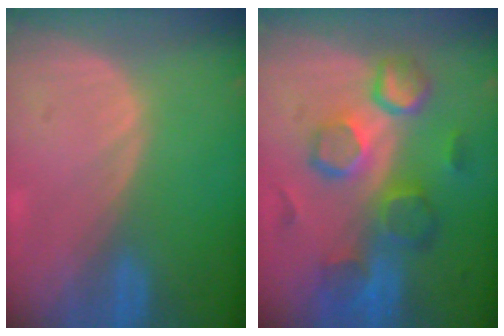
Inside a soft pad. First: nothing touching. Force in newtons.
{"total": 10.4, "press": 9.3, "slide": 4.6}